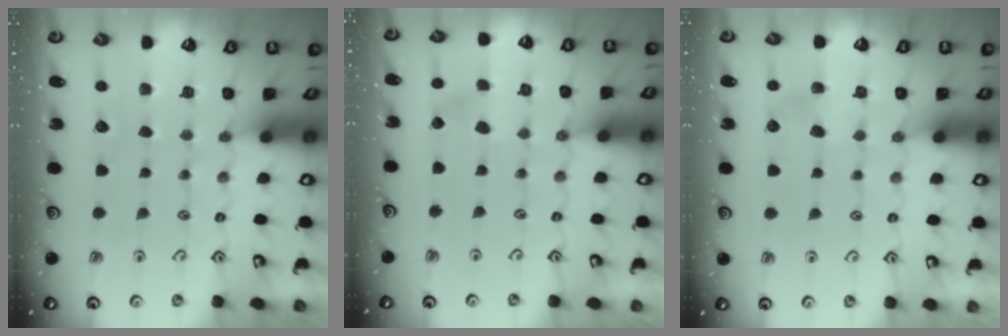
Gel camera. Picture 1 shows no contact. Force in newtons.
{"total": 1.8, "press": 1.8, "slide": 0.2}
{"total": 4.0, "press": 3.9, "slide": 0.8}